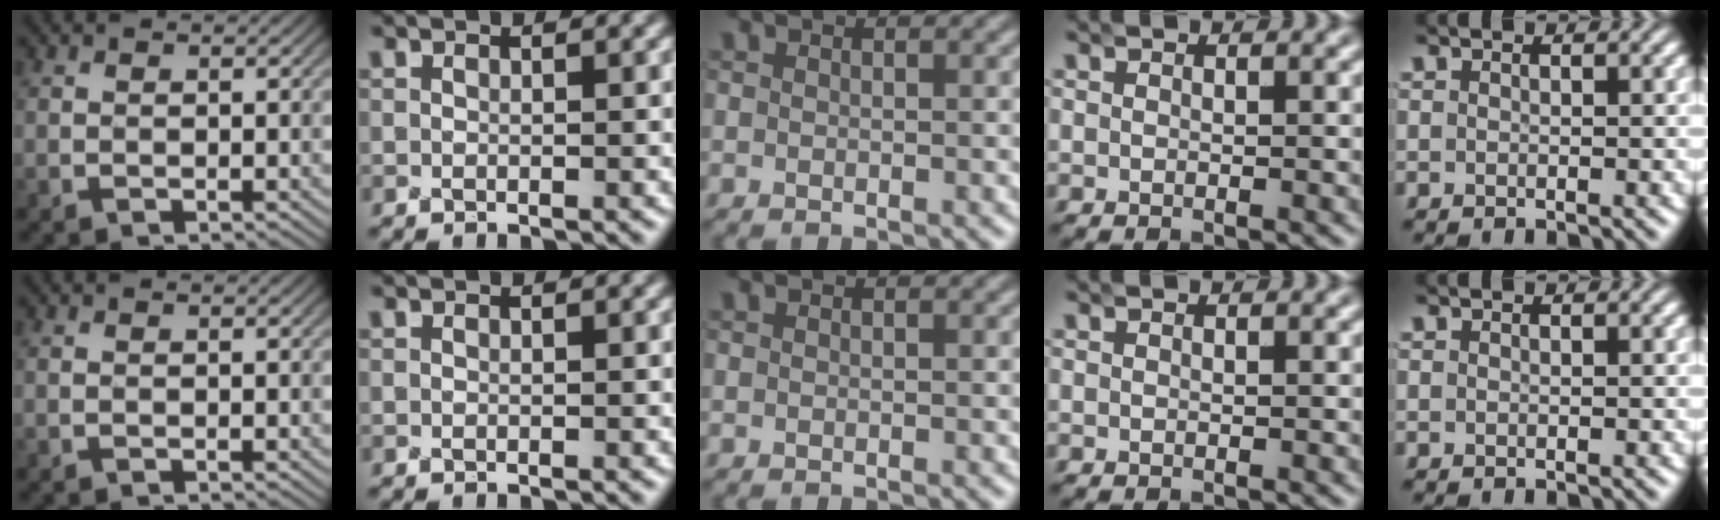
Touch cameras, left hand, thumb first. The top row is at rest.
{}